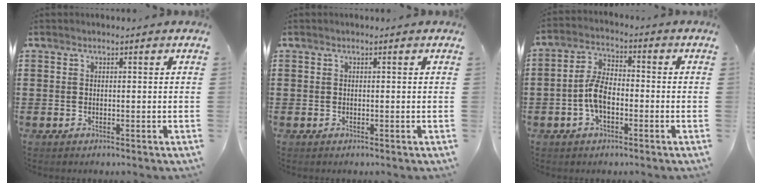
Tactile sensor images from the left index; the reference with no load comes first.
{"total": 0.0}
{"total": 6.5, "force": [-1.8, 3.2, 5.3], "torque": [-0.127, 0.001, -0.040]}